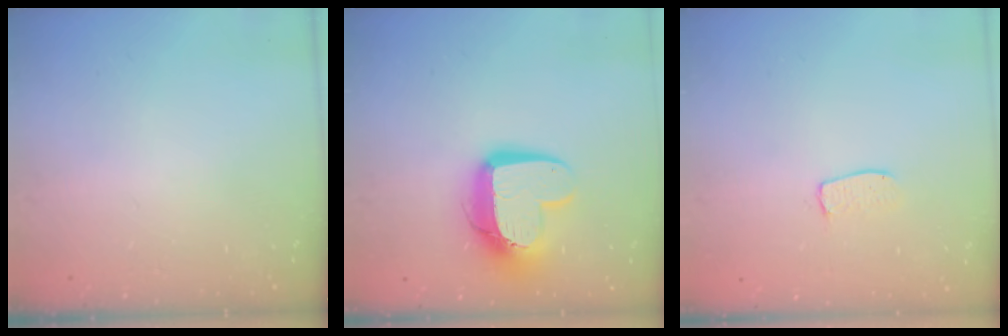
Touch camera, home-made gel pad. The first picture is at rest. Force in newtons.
{"total": 13.7, "press": 13.7, "slide": 1.2}
{"total": 3.9, "press": 3.9, "slide": 0.3}